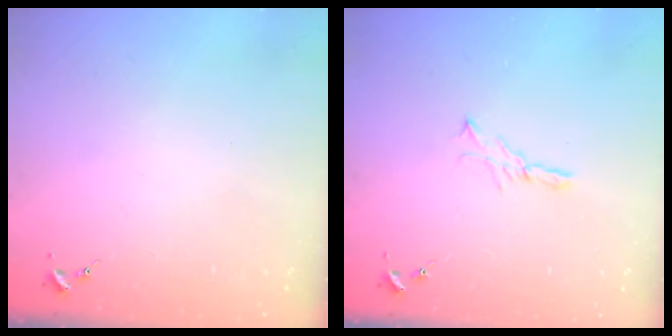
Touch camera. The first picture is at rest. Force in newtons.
{"total": 5.2, "press": 5.2, "slide": 0.3}